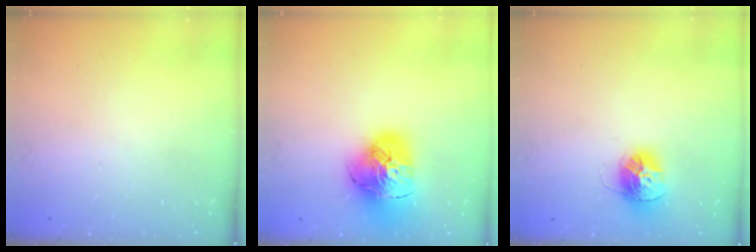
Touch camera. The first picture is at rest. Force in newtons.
{"total": 18.7, "press": 18.6, "slide": 2.1}
{"total": 12.8, "press": 12.7, "slide": 1.3}